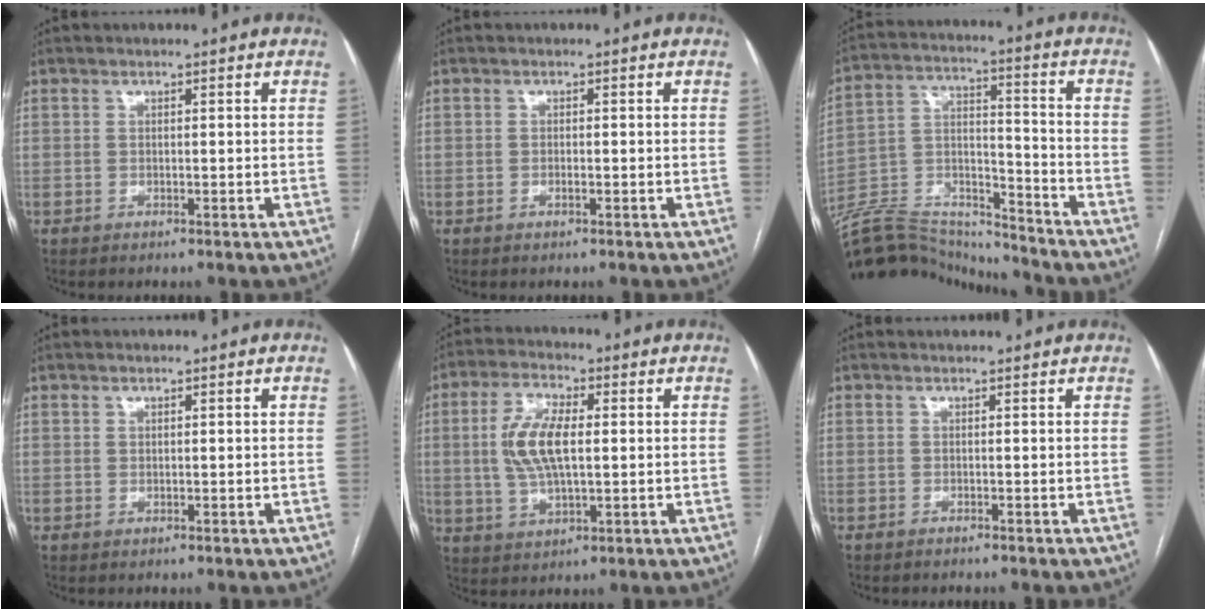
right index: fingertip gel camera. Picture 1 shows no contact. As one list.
[{"total": 0.7, "force": [-0.4, 0.2, 0.6], "torque": [-0.014, 0.000, -0.006]}, {"total": 18.3, "force": [-17.8, 2.1, 3.4], "torque": [-0.068, 0.040, -0.298]}, {"total": 0.0}, {"total": 9.2, "force": [0.9, 3.4, 8.5], "torque": [-0.185, 0.009, 0.019]}, {"total": 0.6, "force": [0.1, 0.3, 0.6], "torque": [-0.020, 0.015, 0.001]}]